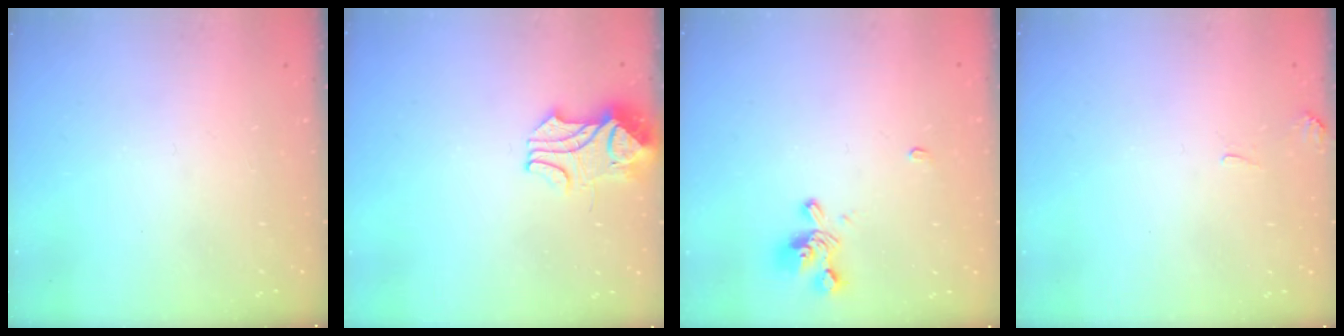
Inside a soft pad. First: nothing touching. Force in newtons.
{"total": 2.1, "press": 2.0, "slide": 0.8}
{"total": 3.7, "press": 3.4, "slide": 1.3}
{"total": 2.0, "press": 2.0, "slide": 0.3}